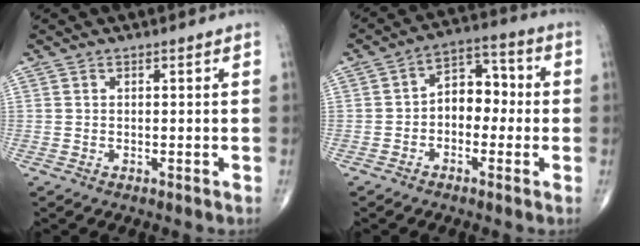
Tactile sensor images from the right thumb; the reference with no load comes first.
{"total": 8.2, "force": [-0.9, 5.7, 5.8], "torque": [-0.057, 0.037, -0.030]}